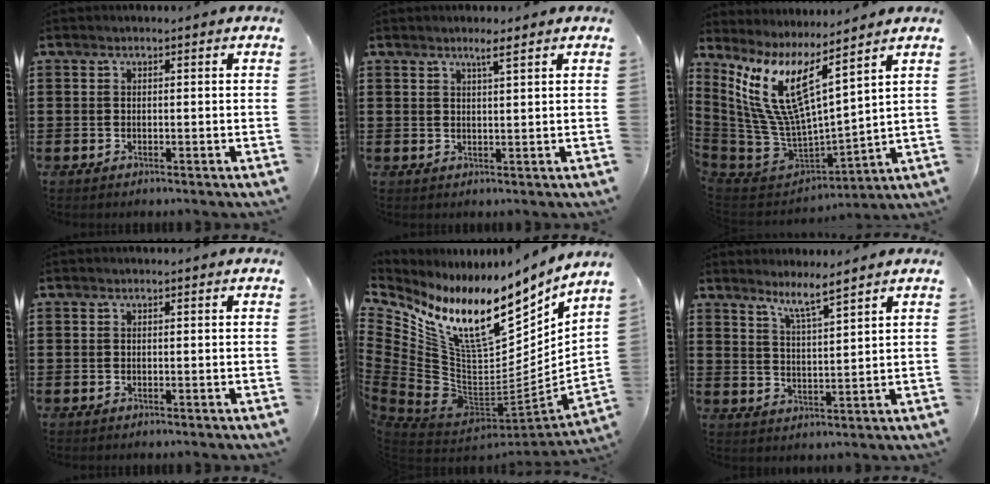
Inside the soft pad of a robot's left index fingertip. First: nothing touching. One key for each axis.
{"total": 2.2, "fx": 1.7, "fy": -0.1, "fz": 1.4, "tx": -0.031, "ty": 0.000, "tz": 0.030}
{"total": 11.4, "fx": 5.3, "fy": 3.6, "fz": 9.4, "tx": -0.222, "ty": -0.055, "tz": 0.090}
{"total": 0.0}
{"total": 16.5, "fx": 9.7, "fy": 6.9, "fz": 11.4, "tx": -0.227, "ty": -0.076, "tz": 0.163}
{"total": 4.8, "fx": 4.2, "fy": -0.6, "fz": 2.2, "tx": -0.058, "ty": -0.017, "tz": 0.072}